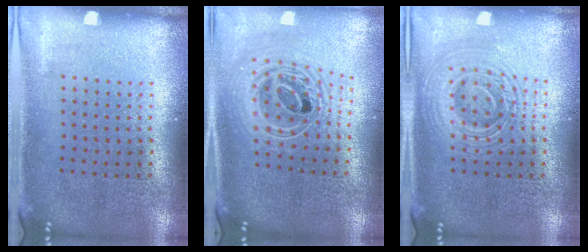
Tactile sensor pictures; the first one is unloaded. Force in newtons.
{"total": 2.3, "press": 1.8, "slide": 1.4}
{"total": 2.8, "press": 2.7, "slide": 0.5}